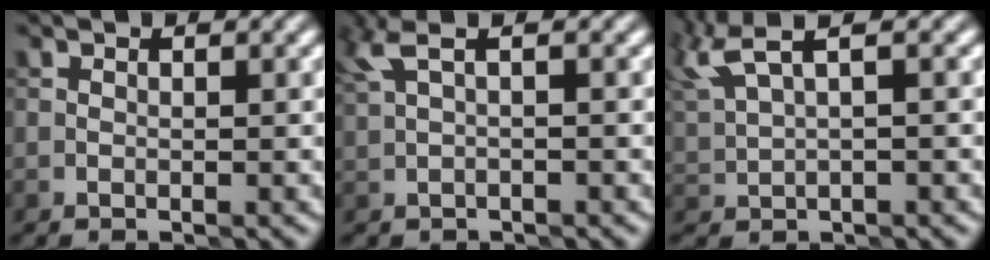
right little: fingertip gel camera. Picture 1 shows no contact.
{"total": 1.7, "force": [0.9, 0.4, 1.4], "torque": [-0.032, 0.005, 0.018]}
{"total": 3.7, "force": [2.5, 0.9, 2.6], "torque": [-0.064, 0.019, 0.058]}